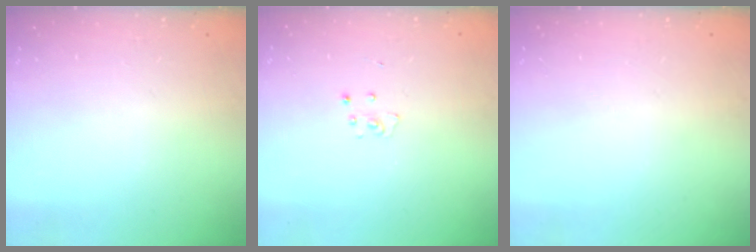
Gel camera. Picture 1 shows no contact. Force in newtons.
{"total": 2.7, "press": 2.7, "slide": 0.3}
{"total": 0.0}